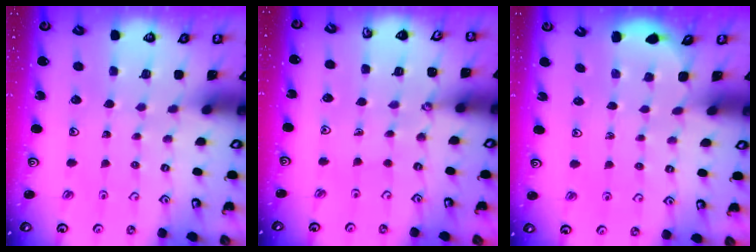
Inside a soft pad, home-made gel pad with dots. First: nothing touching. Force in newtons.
{"total": 1.9, "press": 1.9, "slide": 0.1}
{"total": 2.0, "press": 1.7, "slide": 1.1}